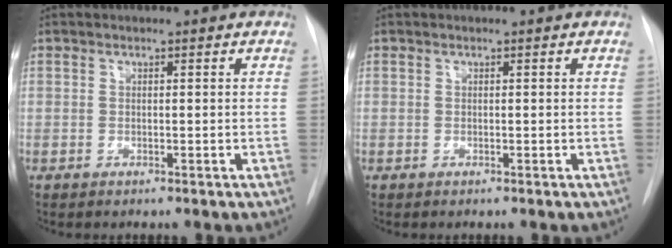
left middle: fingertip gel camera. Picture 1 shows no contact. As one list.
[{"total": 0.0}]